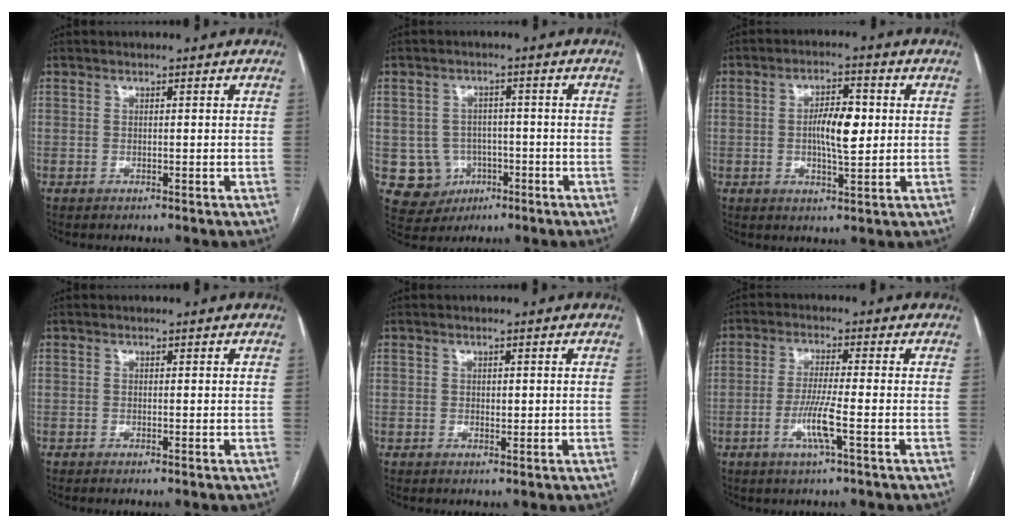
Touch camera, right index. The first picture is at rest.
{"total": 6.6, "force": [-1.7, 6.2, 1.1], "torque": [-0.019, 0.011, -0.015]}
{"total": 6.6, "force": [0.3, 1.9, 6.3], "torque": [-0.113, 0.009, 0.005]}
{"total": 0.0}
{"total": 1.0, "force": [0.1, 0.6, 0.8], "torque": [-0.009, -0.001, 0.002]}
{"total": 5.6, "force": [-2.0, -0.4, 5.2], "torque": [-0.102, -0.012, -0.040]}